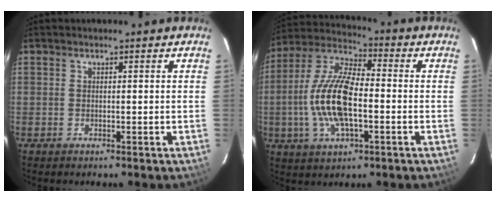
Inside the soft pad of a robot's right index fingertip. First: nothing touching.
{"total": 15.3, "force": [-2.6, 6.2, 13.7], "torque": [-0.286, 0.002, -0.053]}